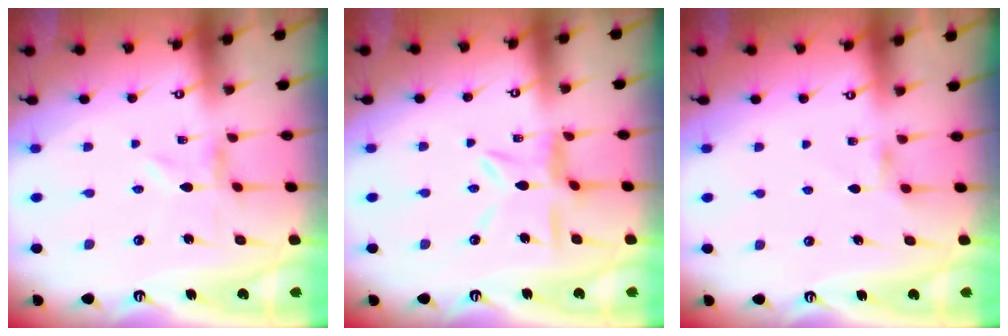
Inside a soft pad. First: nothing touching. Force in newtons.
{"total": 10.1, "press": 10.0, "slide": 1.0}
{"total": 2.7, "press": 2.7, "slide": 0.5}